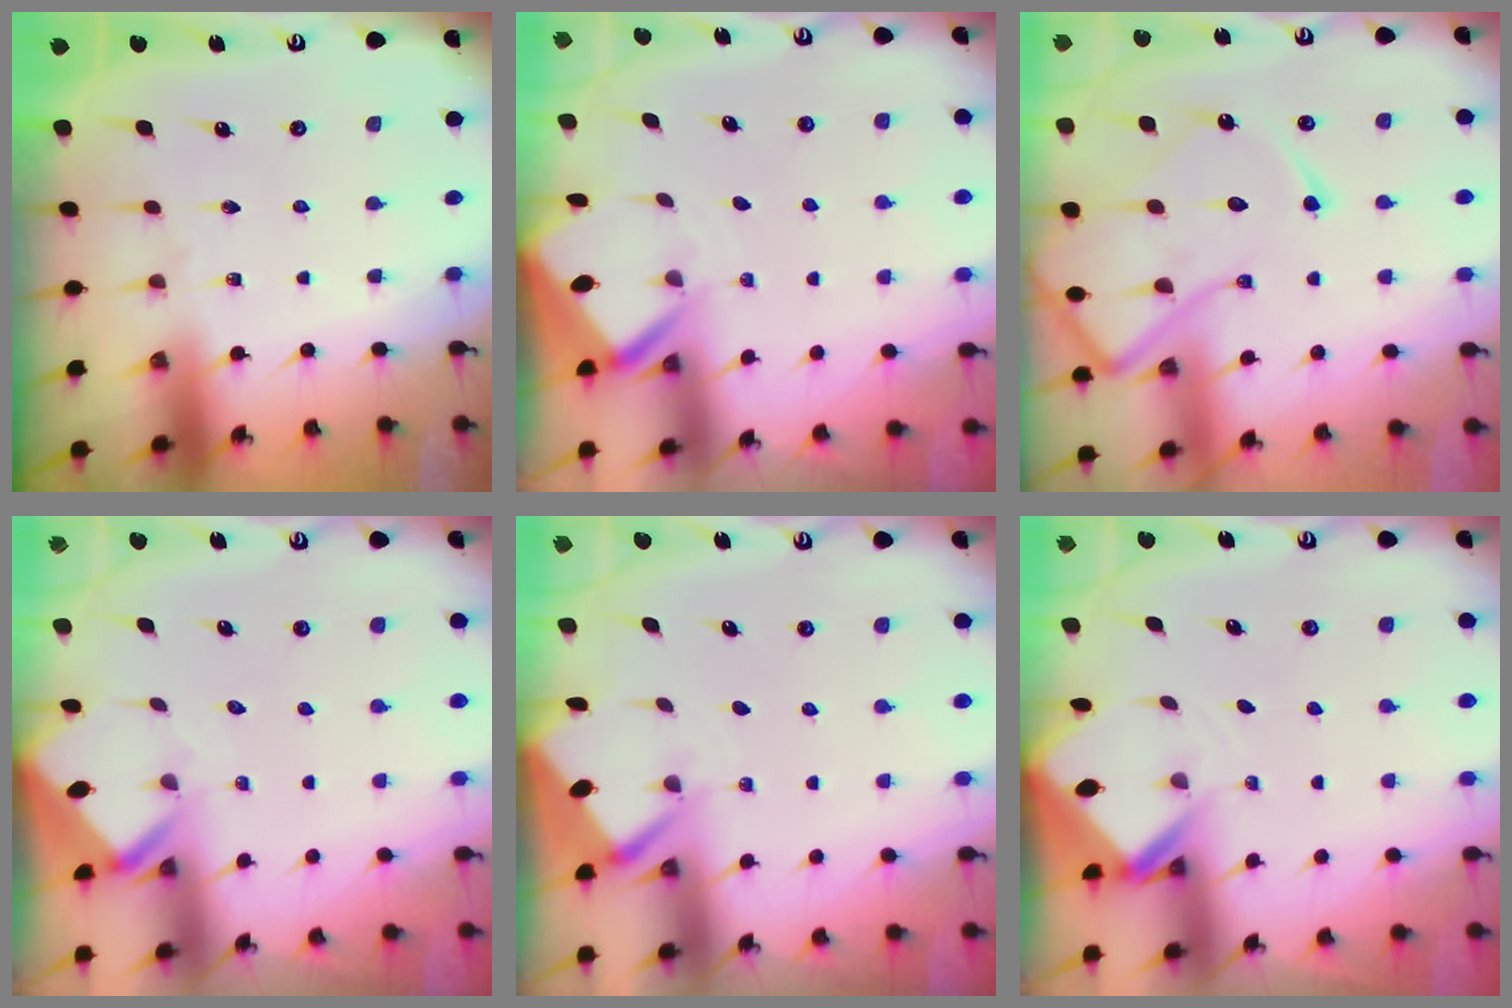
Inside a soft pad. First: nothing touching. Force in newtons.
{"total": 3.3, "press": 3.3, "slide": 0.3}
{"total": 16.2, "press": 16.1, "slide": 1.5}
{"total": 3.0, "press": 3.0, "slide": 0.3}
{"total": 2.6, "press": 2.6, "slide": 0.3}
{"total": 2.8, "press": 2.8, "slide": 0.2}